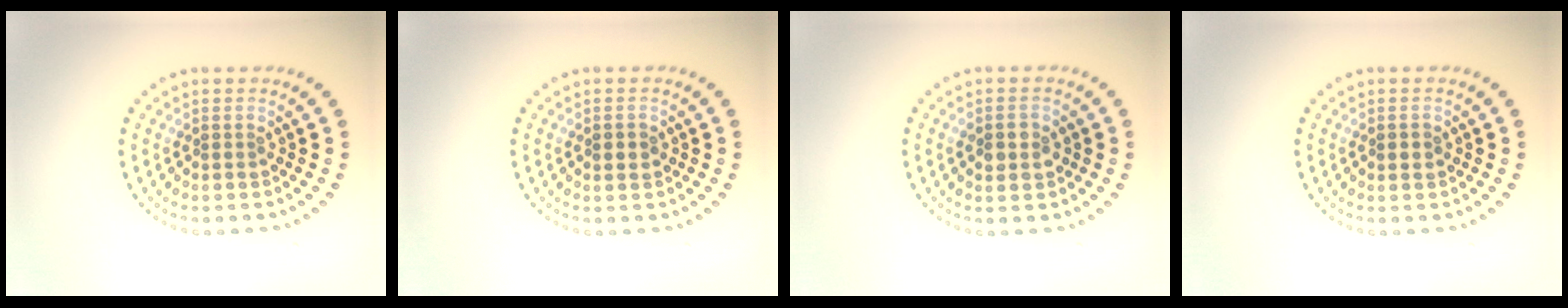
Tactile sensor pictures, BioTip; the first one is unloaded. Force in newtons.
{"total": 1.9, "press": 1.9, "slide": 0.1}
{"total": 2.6, "press": 2.6, "slide": 0.1}
{"total": 1.2, "press": 1.2, "slide": 0.0}